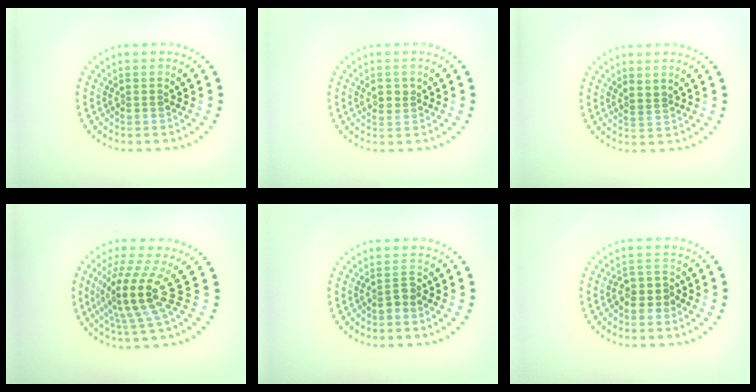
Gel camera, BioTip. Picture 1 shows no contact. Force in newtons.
{"total": 1.6, "press": 1.6, "slide": 0.3}
{"total": 0.8, "press": 0.6, "slide": 0.5}
{"total": 4.7, "press": 3.7, "slide": 2.9}
{"total": 1.4, "press": 1.1, "slide": 0.8}
{"total": 2.2, "press": 2.0, "slide": 0.9}